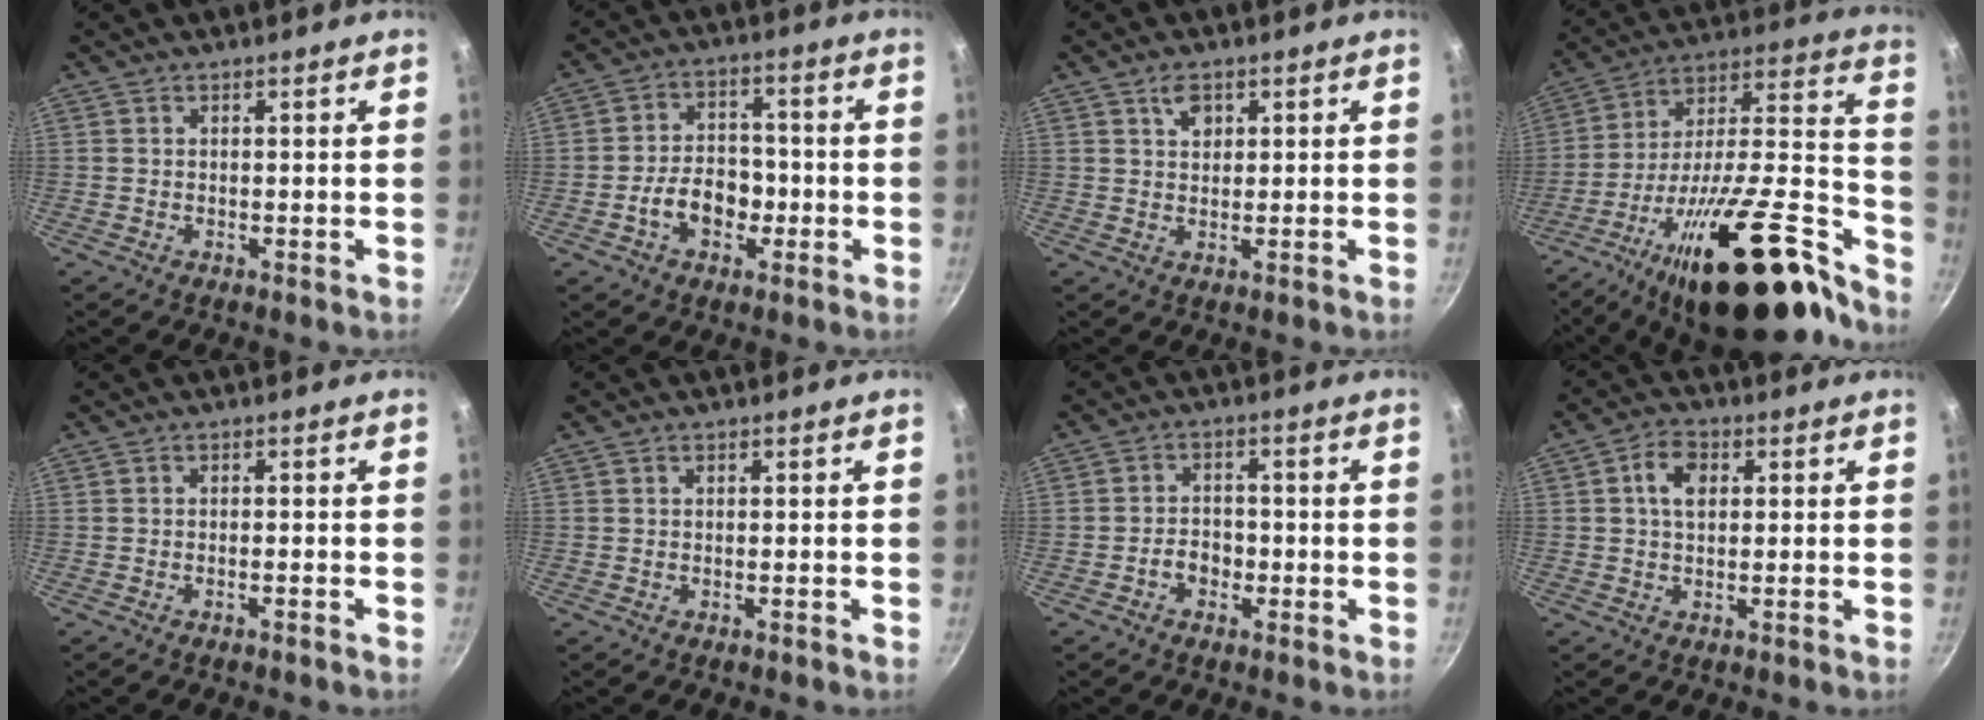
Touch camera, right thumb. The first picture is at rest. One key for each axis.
{"total": 8.3, "fx": -2.7, "fy": 5.8, "fz": 5.3, "tx": -0.063, "ty": 0.028, "tz": -0.048}
{"total": 2.9, "fx": 1.4, "fy": 1.8, "fz": 1.8, "tx": -0.020, "ty": -0.007, "tz": 0.022}
{"total": 34.1, "fx": -21.3, "fy": 11.0, "fz": 24.2, "tx": -0.302, "ty": 0.113, "tz": -0.341}
{"total": 0.8, "fx": -0.7, "fy": -0.1, "fz": 0.4, "tx": -0.017, "ty": 0.006, "tz": -0.010}
{"total": 0.0}
{"total": 3.8, "fx": -1.6, "fy": 2.8, "fz": 2.0, "tx": -0.014, "ty": 0.019, "tz": -0.028}
{"total": 5.1, "fx": 0.9, "fy": 3.3, "fz": 3.7, "tx": -0.058, "ty": 0.008, "tz": 0.010}